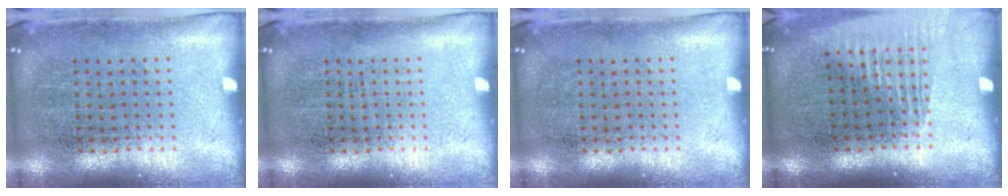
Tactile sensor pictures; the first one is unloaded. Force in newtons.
{"total": 0.0}
{"total": 0.0}
{"total": 1.2, "press": 1.1, "slide": 0.4}